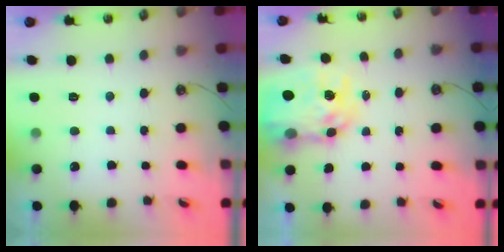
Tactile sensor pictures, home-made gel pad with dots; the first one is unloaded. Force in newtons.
{"total": 10.2, "press": 10.2, "slide": 1.0}